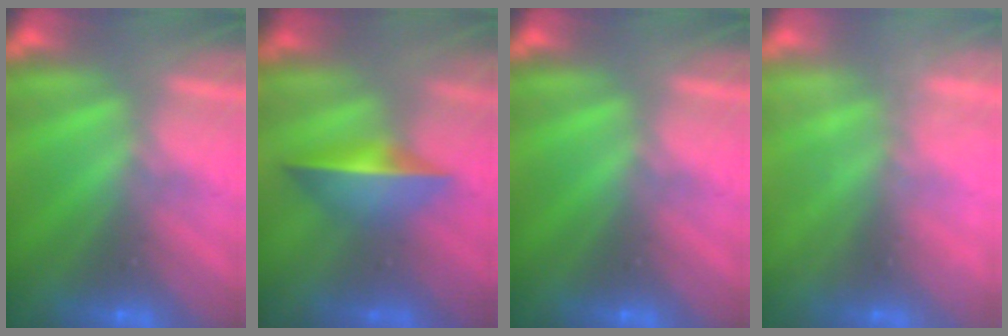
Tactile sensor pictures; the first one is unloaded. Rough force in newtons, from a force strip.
{"total": 1.5}
{"total": 0.0}
{"total": 2.0}